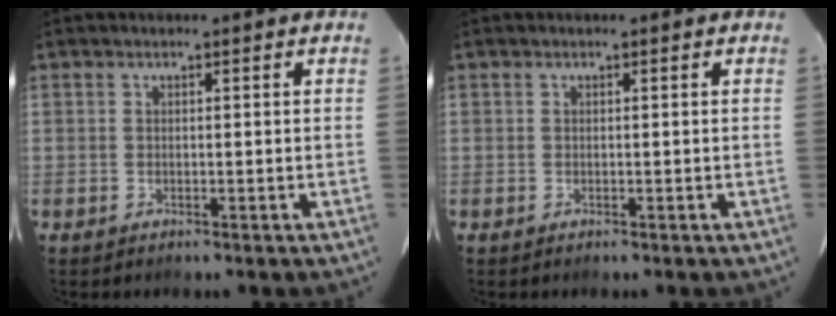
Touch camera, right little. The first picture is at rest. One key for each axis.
{"total": 0.0}